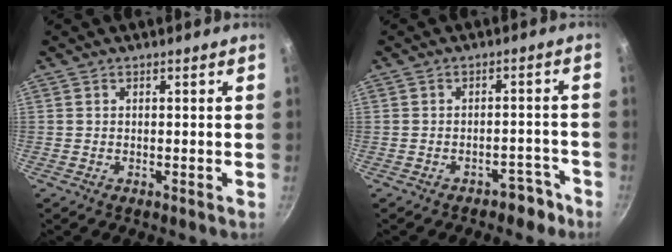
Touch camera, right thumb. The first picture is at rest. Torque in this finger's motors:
{"motor_torque": [0.26, -0.45, -0.24, 0.05, 0.02]}